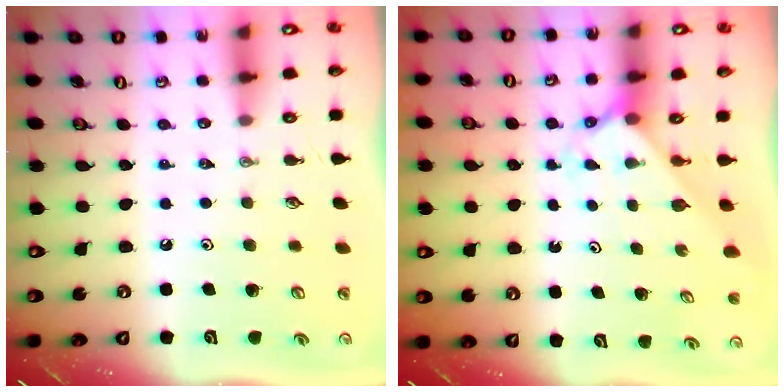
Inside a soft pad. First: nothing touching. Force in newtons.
{"total": 2.3, "press": 2.3, "slide": 0.2}